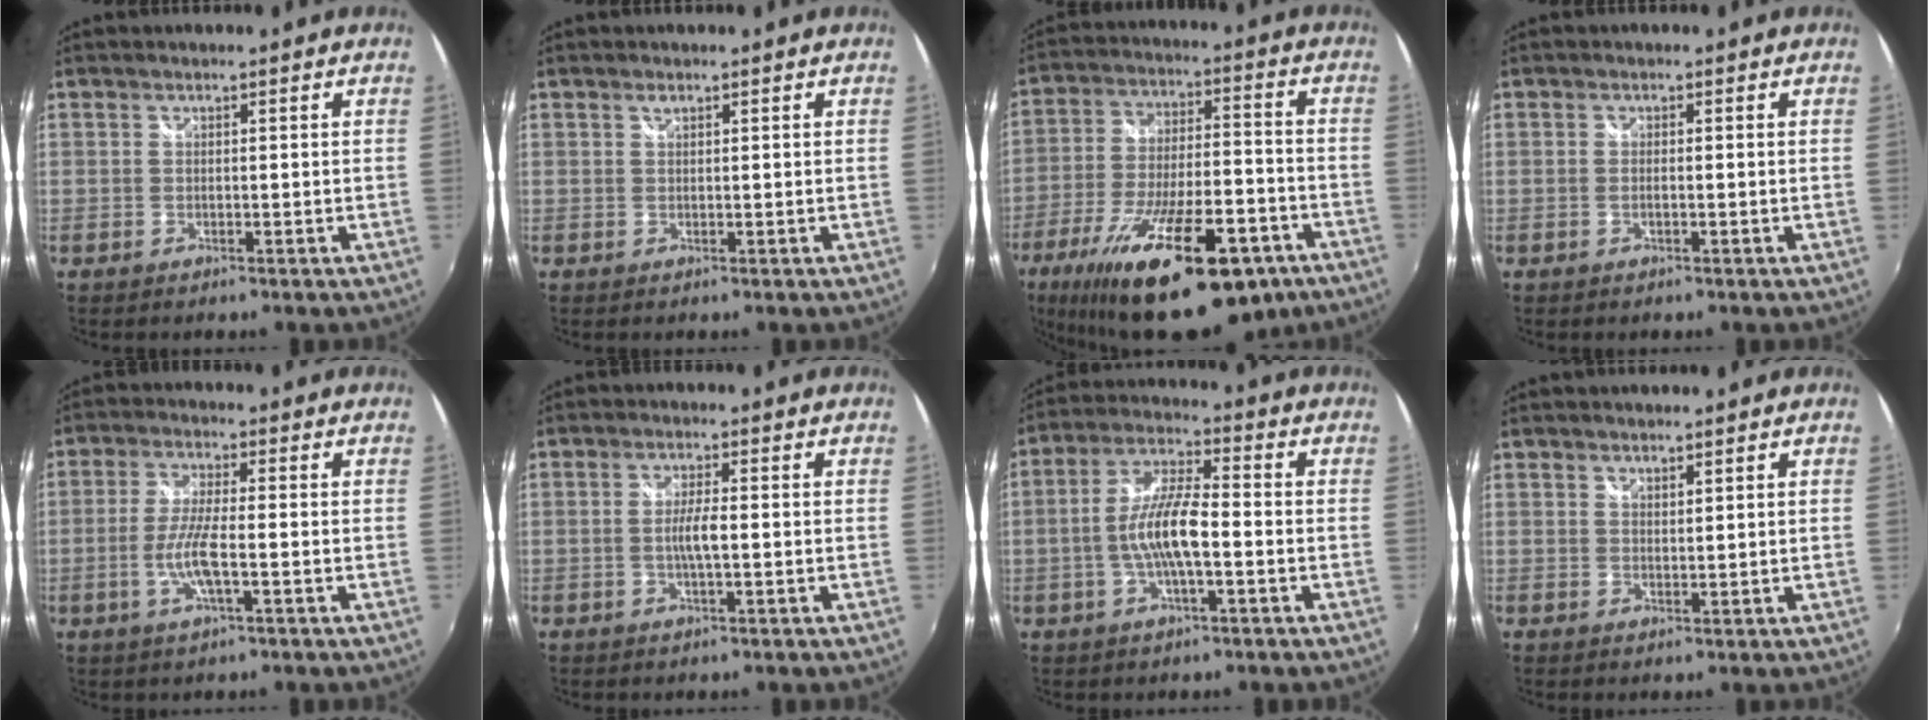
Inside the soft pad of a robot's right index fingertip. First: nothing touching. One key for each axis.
{"total": 0.7, "fx": 0.4, "fy": 0.3, "fz": 0.4, "tx": -0.006, "ty": 0.002, "tz": 0.007}
{"total": 27.1, "fx": -17.3, "fy": 9.1, "fz": 18.8, "tx": -0.332, "ty": -0.040, "tz": -0.260}
{"total": 0.8, "fx": -0.3, "fy": 0.1, "fz": 0.7, "tx": -0.016, "ty": 0.000, "tz": -0.007}
{"total": 6.7, "fx": -2.0, "fy": 0.9, "fz": 6.3, "tx": -0.131, "ty": -0.004, "tz": -0.040}
{"total": 3.3, "fx": -0.6, "fy": 0.2, "fz": 3.2, "tx": -0.059, "ty": -0.001, "tz": -0.012}
{"total": 9.6, "fx": -2.3, "fy": 2.1, "fz": 9.0, "tx": -0.186, "ty": 0.005, "tz": -0.044}
{"total": 1.3, "fx": 1.3, "fy": 0.2, "fz": 0.3, "tx": -0.004, "ty": -0.001, "tz": 0.021}